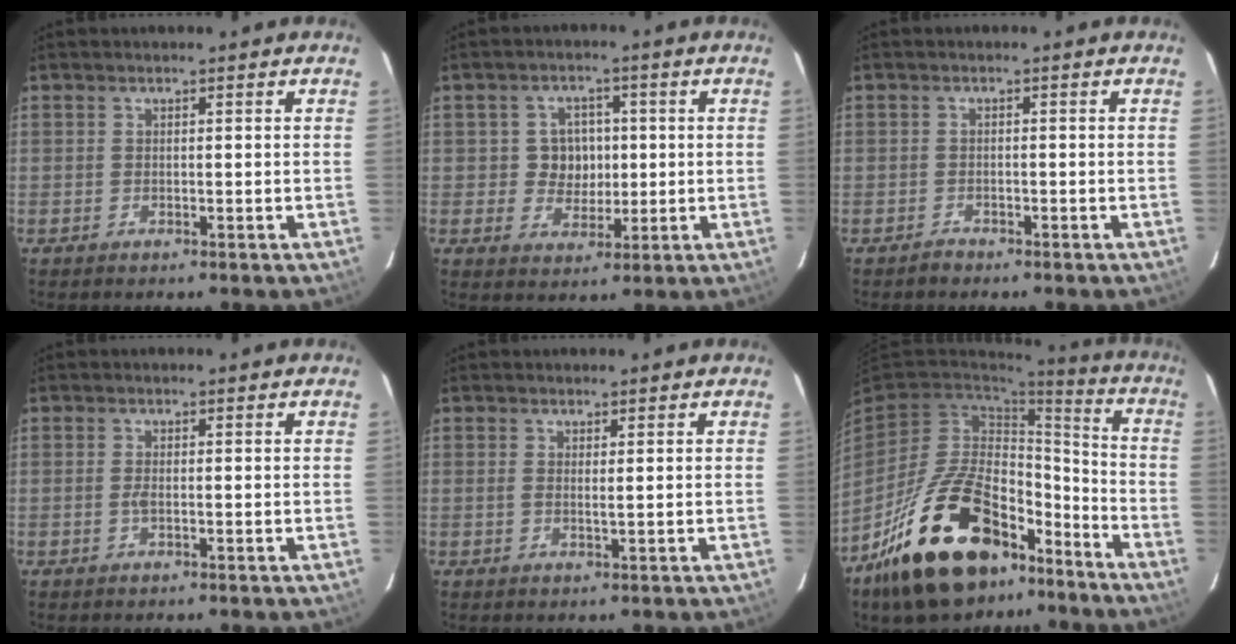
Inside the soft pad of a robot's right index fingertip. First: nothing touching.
{"total": 5.8, "force": [0.1, 5.4, 2.0], "torque": [-0.038, 0.014, 0.008]}
{"total": 1.1, "force": [-1.0, 0.2, -0.2], "torque": [0.003, 0.003, -0.020]}
{"total": 1.2, "force": [-0.3, 0.5, 1.1], "torque": [-0.024, 0.000, -0.007]}
{"total": 1.0, "force": [0.3, 0.0, 1.0], "torque": [-0.021, -0.001, 0.004]}
{"total": 26.3, "force": [-16.8, 13.1, 15.4], "torque": [-0.289, 0.021, -0.254]}